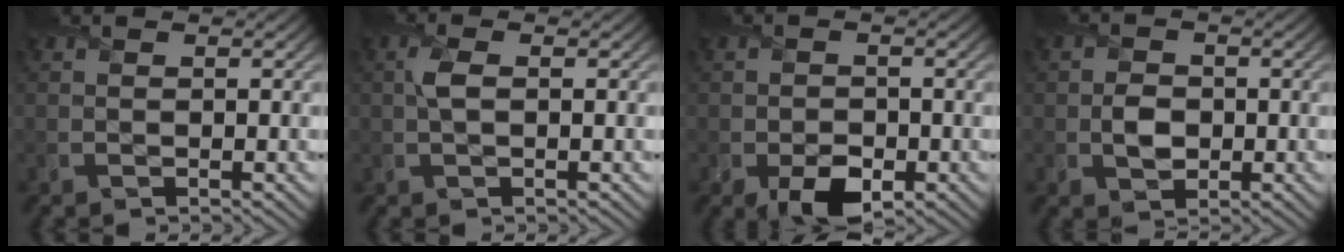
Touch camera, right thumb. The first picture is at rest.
{"total": 2.0, "force": [0.2, 0.8, 1.8], "torque": [-0.045, 0.005, 0.001]}
{"total": 4.3, "force": [-1.9, 2.9, 2.5], "torque": [-0.040, -0.014, -0.034]}
{"total": 2.6, "force": [-0.2, 2.2, 1.3], "torque": [-0.025, -0.004, -0.009]}